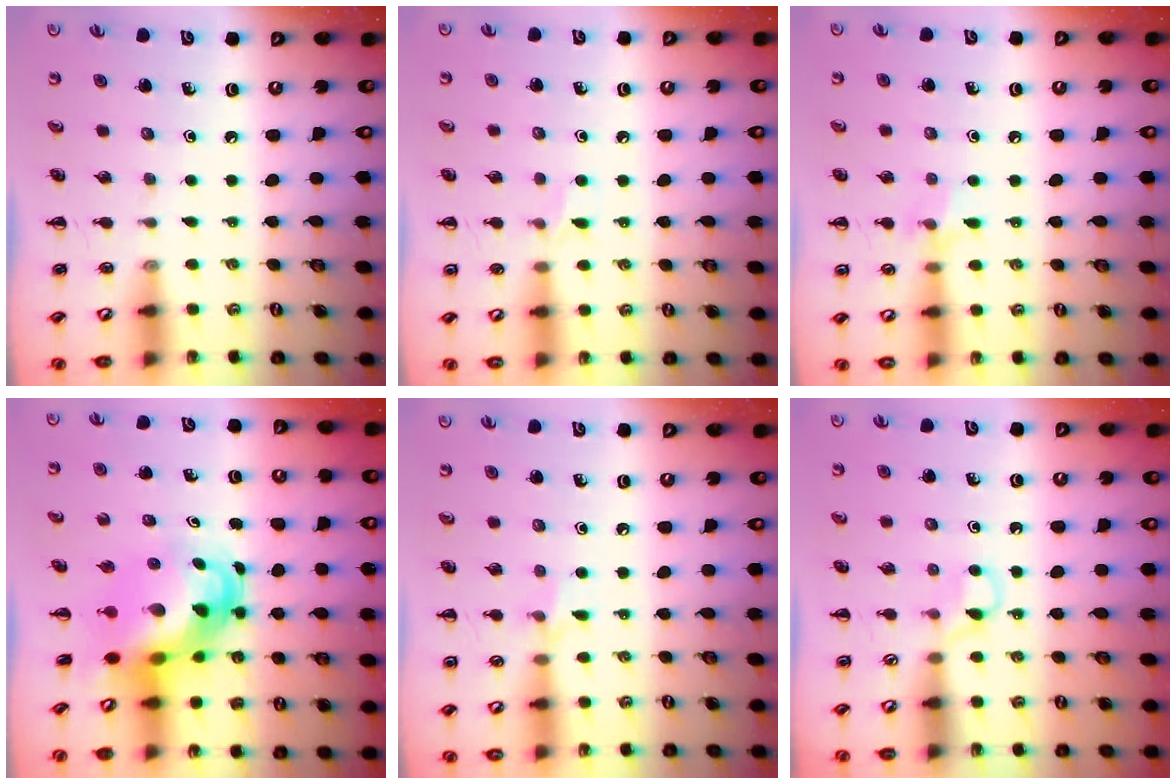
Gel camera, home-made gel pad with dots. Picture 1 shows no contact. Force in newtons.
{"total": 5.3, "press": 5.0, "slide": 1.8}
{"total": 6.5, "press": 6.2, "slide": 2.1}
{"total": 6.9, "press": 6.6, "slide": 2.1}
{"total": 5.5, "press": 5.2, "slide": 1.8}
{"total": 2.8, "press": 2.6, "slide": 1.0}